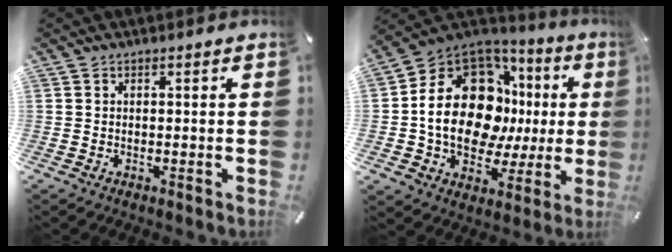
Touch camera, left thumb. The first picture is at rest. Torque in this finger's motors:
{"motor_torque": [1.79, 1.99, 2.15, 0.11, 0.51]}